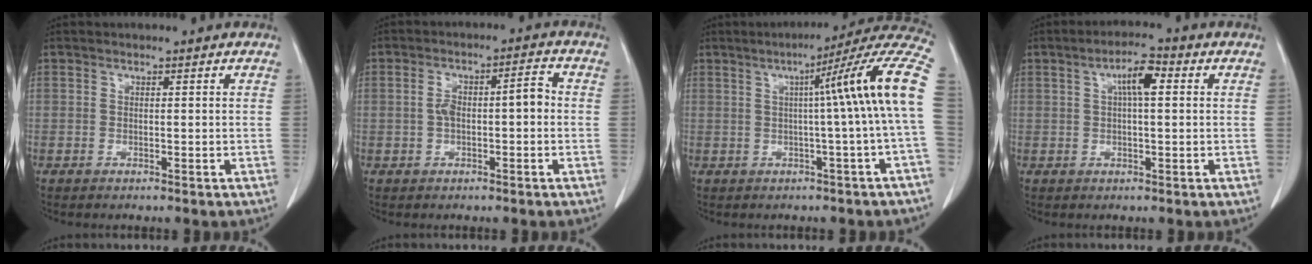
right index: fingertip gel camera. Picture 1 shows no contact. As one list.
[{"total": 5.8, "force": [-0.3, 2.0, 5.4], "torque": [-0.100, 0.030, -0.006]}, {"total": 14.7, "force": [1.5, -1.6, 14.6], "torque": [-0.181, 0.030, 0.009]}, {"total": 5.1, "force": [1.3, 1.2, 4.8], "torque": [-0.086, 0.014, 0.021]}]